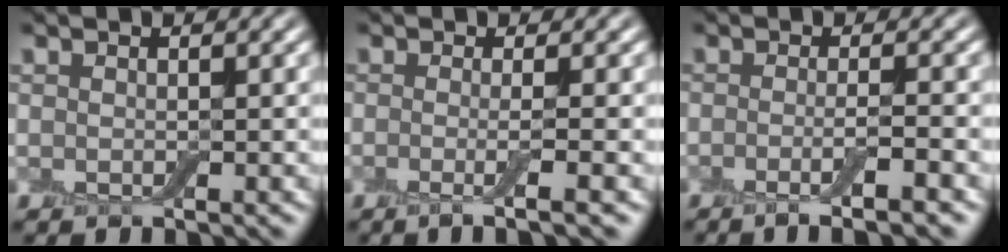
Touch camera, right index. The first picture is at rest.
{"total": 2.9, "force": [-0.5, 0.7, 2.8], "torque": [-0.037, -0.008, -0.016]}
{"total": 3.5, "force": [-1.5, 0.6, 3.1], "torque": [-0.043, -0.004, -0.033]}